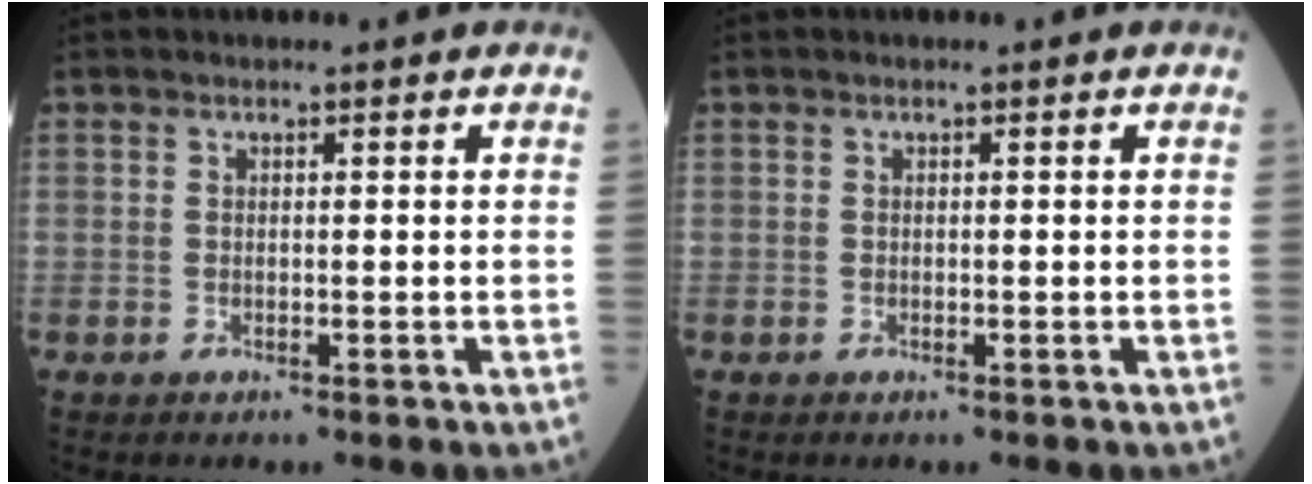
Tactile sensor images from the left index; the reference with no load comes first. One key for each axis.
{"total": 0.0}